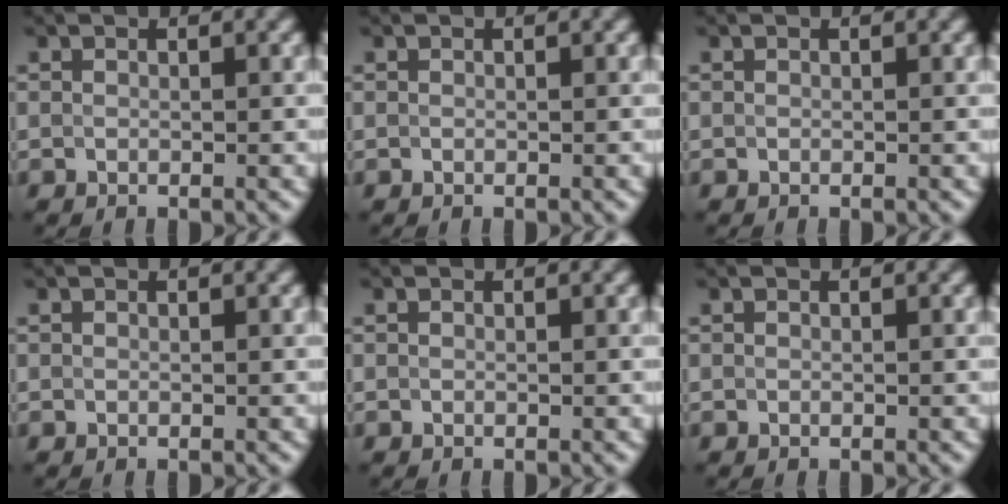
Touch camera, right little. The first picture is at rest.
{"total": 0.0}
{"total": 0.0}
{"total": 0.0}
{"total": 0.0}
{"total": 0.0}